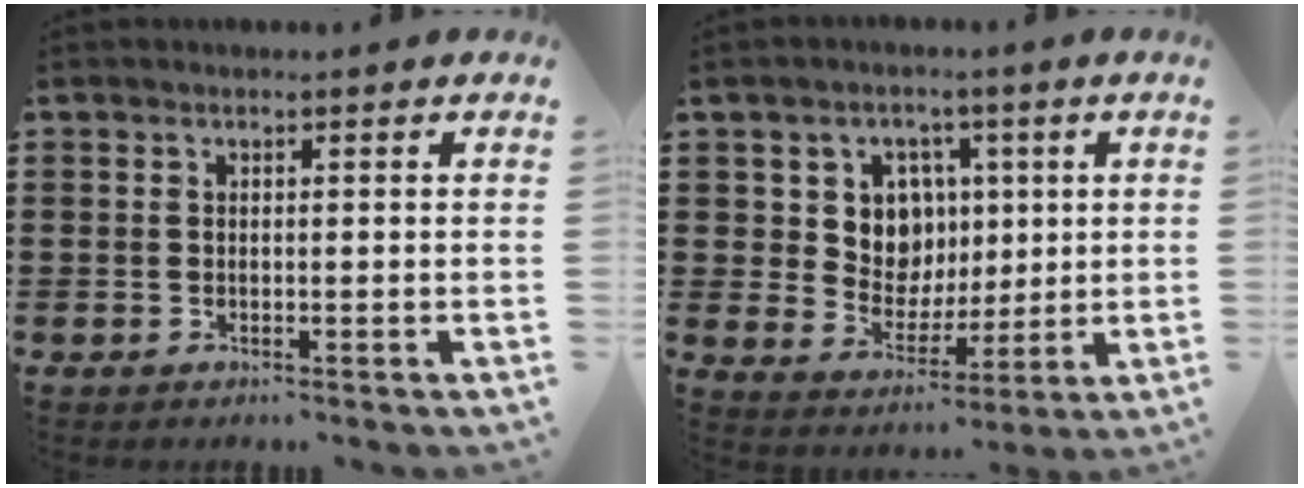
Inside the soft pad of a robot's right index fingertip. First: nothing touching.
{"total": 7.9, "force": [2.2, 6.9, 3.0], "torque": [-0.078, 0.006, 0.040]}